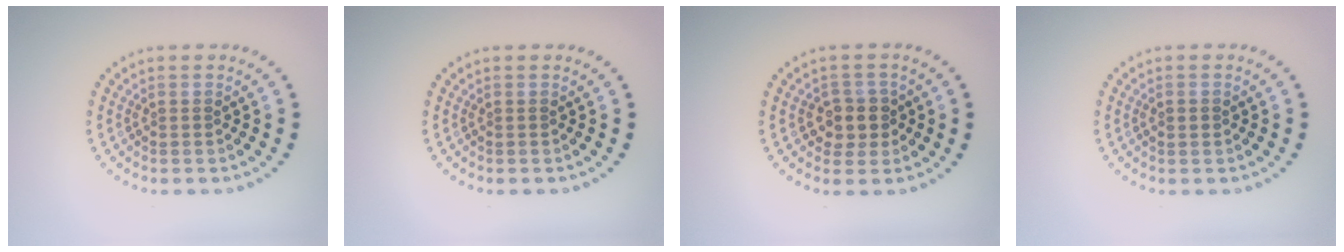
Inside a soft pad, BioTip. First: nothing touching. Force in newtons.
{"total": 0.0}
{"total": 2.5, "press": 2.4, "slide": 0.9}
{"total": 1.1, "press": 1.1, "slide": 0.1}